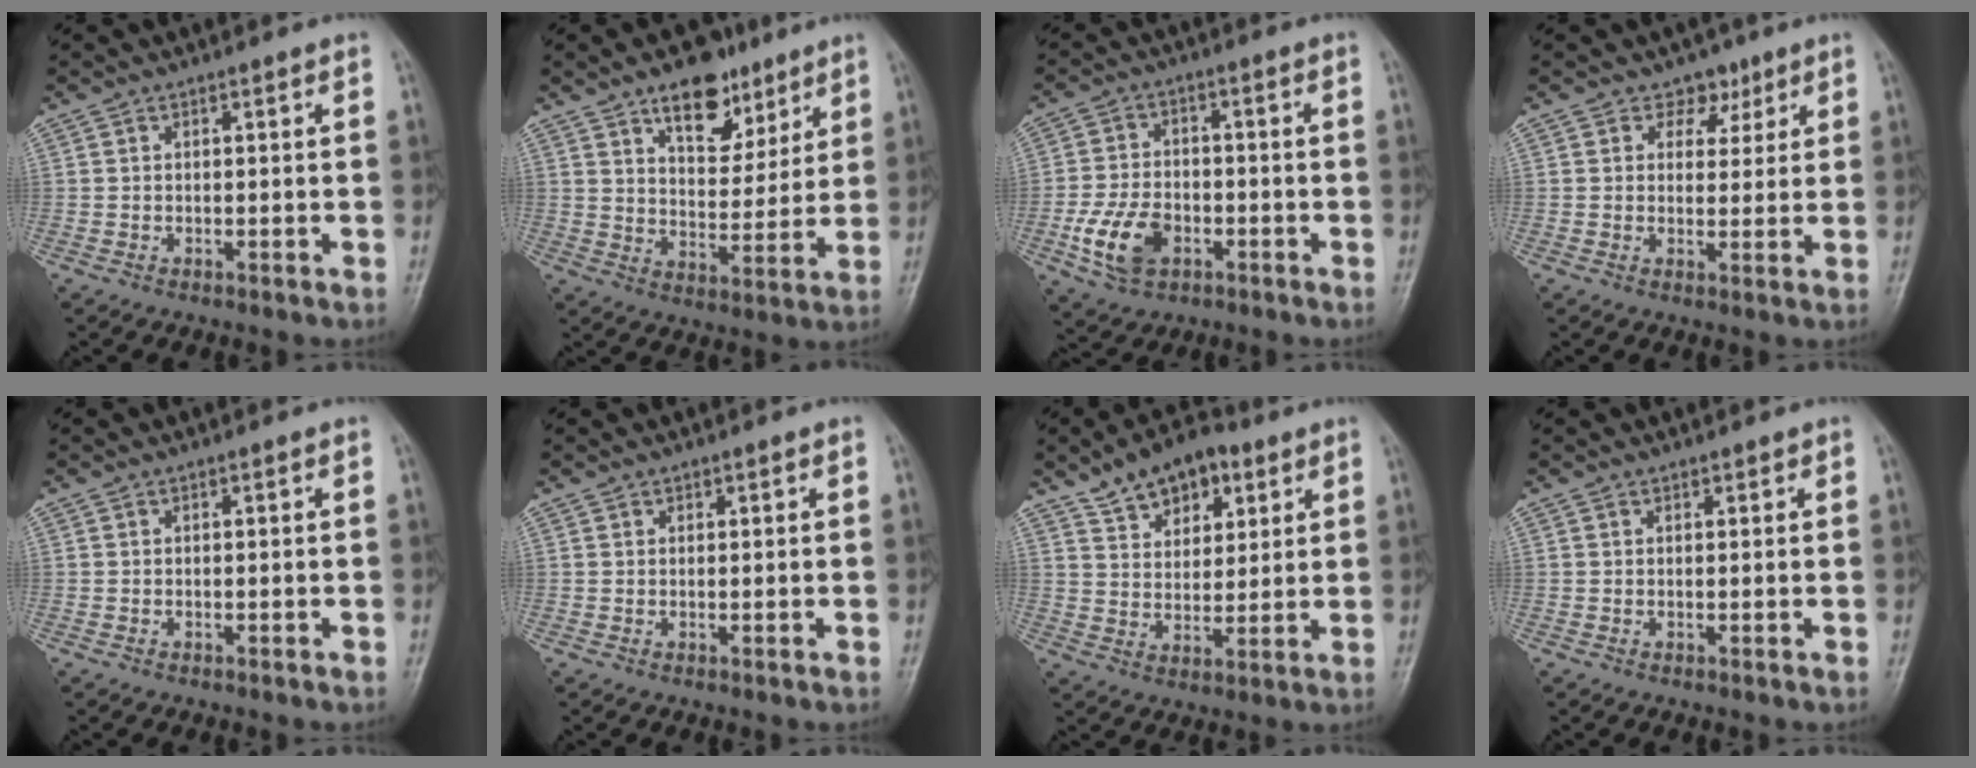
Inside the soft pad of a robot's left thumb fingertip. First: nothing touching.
{"total": 11.9, "force": [7.6, 6.6, 6.4], "torque": [-0.060, -0.043, 0.120]}
{"total": 9.5, "force": [-3.4, 6.3, 6.3], "torque": [-0.114, 0.012, -0.062]}
{"total": 3.9, "force": [2.4, 3.0, 0.6], "torque": [0.021, -0.010, 0.032]}
{"total": 0.0}
{"total": 0.5, "force": [0.4, 0.3, 0.0], "torque": [0.002, -0.003, 0.005]}
{"total": 11.4, "force": [6.7, 6.8, 6.2], "torque": [-0.062, -0.024, 0.109]}
{"total": 0.7, "force": [0.6, 0.4, 0.1], "torque": [0.002, -0.004, 0.006]}